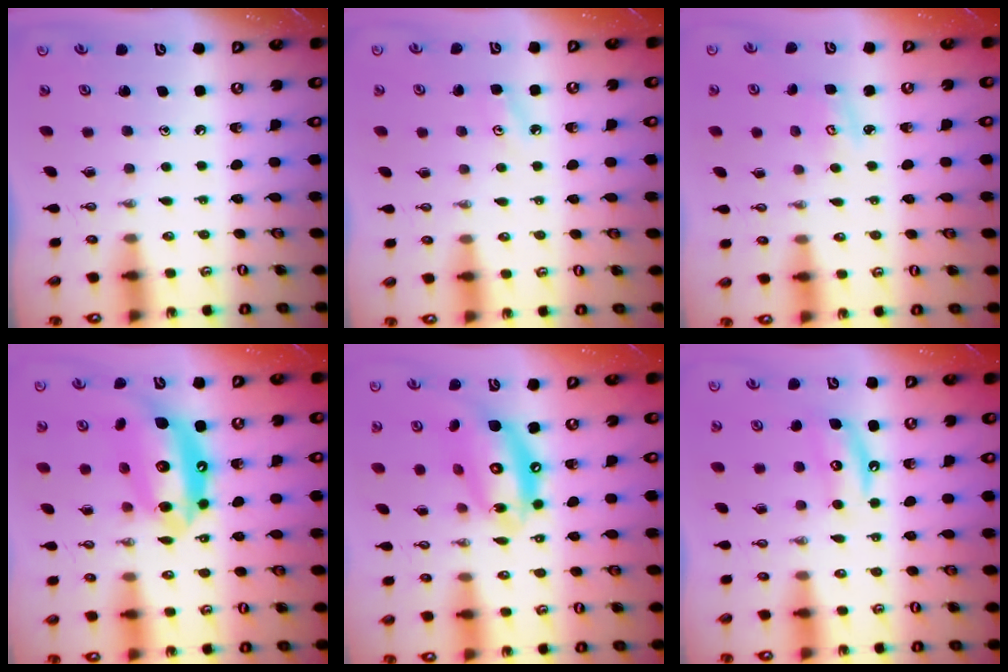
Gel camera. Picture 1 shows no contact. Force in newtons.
{"total": 3.4, "press": 3.4, "slide": 0.5}
{"total": 2.8, "press": 2.8, "slide": 0.2}
{"total": 16.6, "press": 16.5, "slide": 1.6}
{"total": 15.9, "press": 15.8, "slide": 1.3}
{"total": 7.7, "press": 7.7, "slide": 0.5}